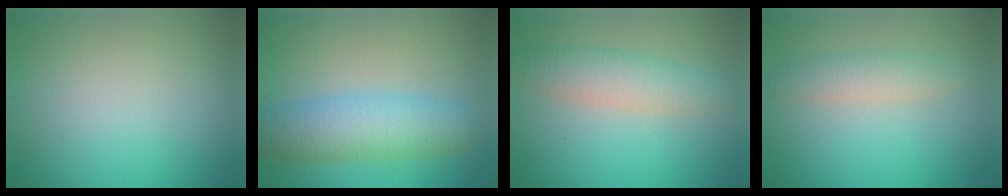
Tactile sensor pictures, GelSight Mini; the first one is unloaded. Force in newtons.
{"total": 5.7, "press": 5.7, "slide": 0.1}
{"total": 4.0, "press": 4.0, "slide": 0.1}
{"total": 2.4, "press": 2.4, "slide": 0.0}